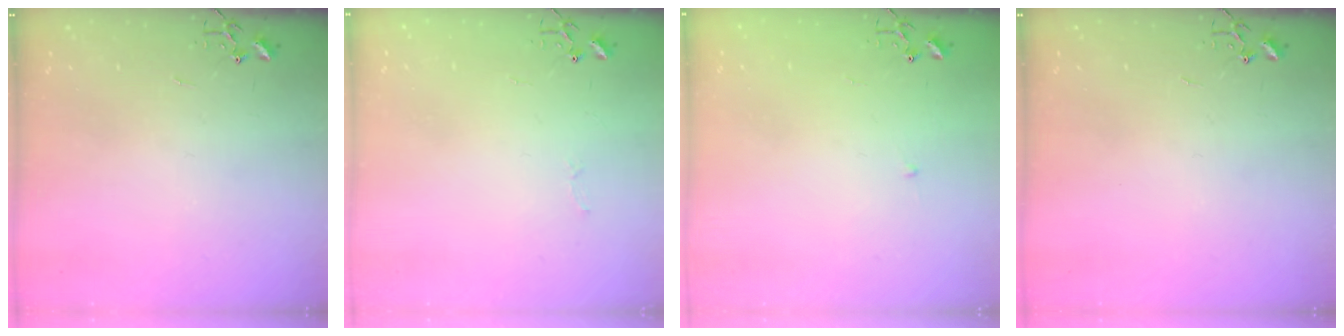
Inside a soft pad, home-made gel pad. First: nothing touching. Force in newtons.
{"total": 2.5, "press": 2.5, "slide": 0.4}
{"total": 2.3, "press": 2.3, "slide": 0.3}
{"total": 0.0}